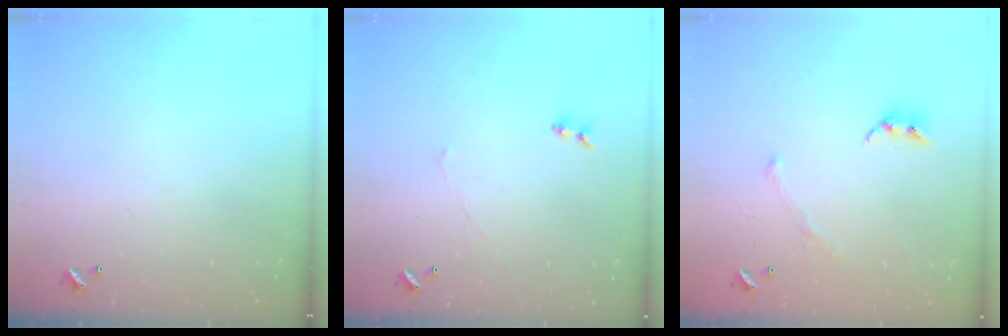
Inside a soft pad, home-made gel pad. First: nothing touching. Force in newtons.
{"total": 0.7, "press": 0.1, "slide": 0.7}
{"total": 3.6, "press": 3.5, "slide": 0.9}